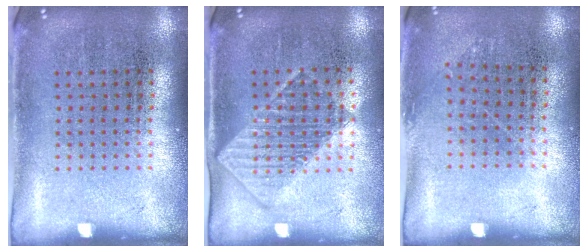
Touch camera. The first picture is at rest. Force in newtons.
{"total": 1.4, "press": 1.3, "slide": 0.6}
{"total": 0.8, "press": 0.6, "slide": 0.6}